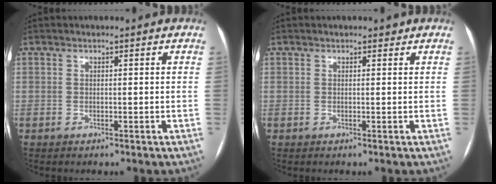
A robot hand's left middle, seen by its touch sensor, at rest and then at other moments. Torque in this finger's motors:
{"motor_torque": [-0.02, -0.01, -0.02, 0.00]}